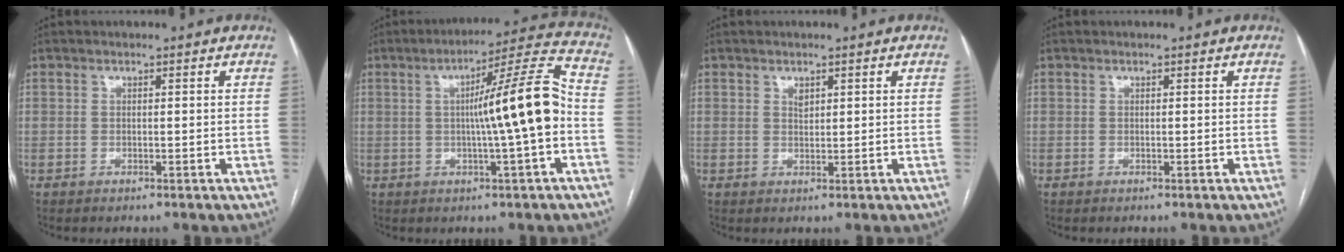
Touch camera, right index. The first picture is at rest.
{"total": 12.8, "force": [-0.9, -0.6, 12.7], "torque": [-0.191, 0.019, -0.020]}
{"total": 1.2, "force": [0.7, 0.7, 0.8], "torque": [-0.012, -0.001, 0.014]}
{"total": 0.0}